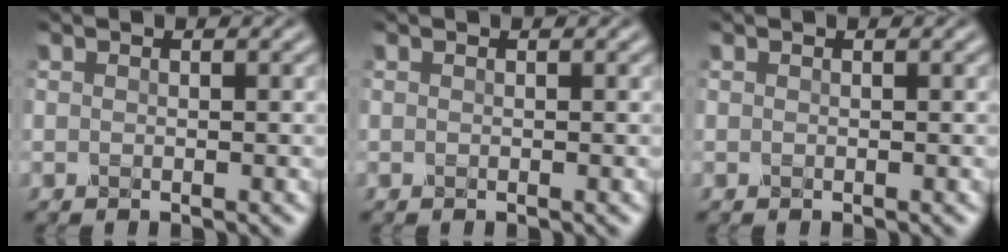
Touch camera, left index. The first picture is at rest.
{"total": 0.0}
{"total": 0.0}